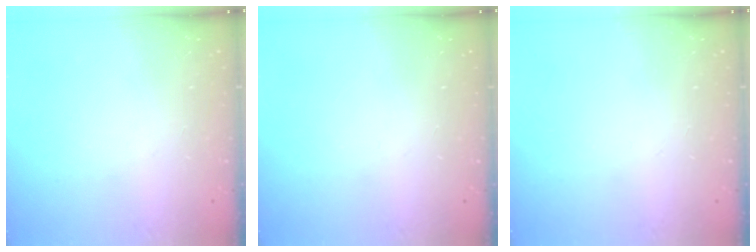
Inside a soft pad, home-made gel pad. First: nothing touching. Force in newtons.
{"total": 0.0}
{"total": 0.0}